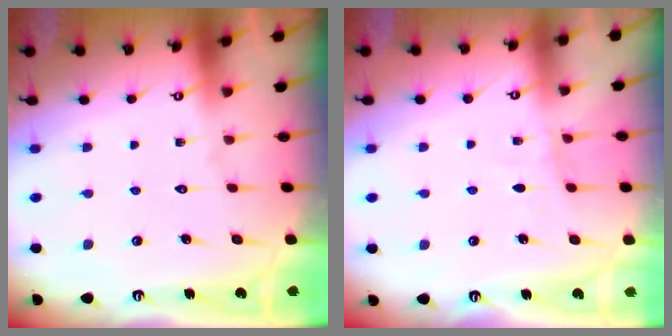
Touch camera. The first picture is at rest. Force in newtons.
{"total": 4.7, "press": 4.7, "slide": 0.5}